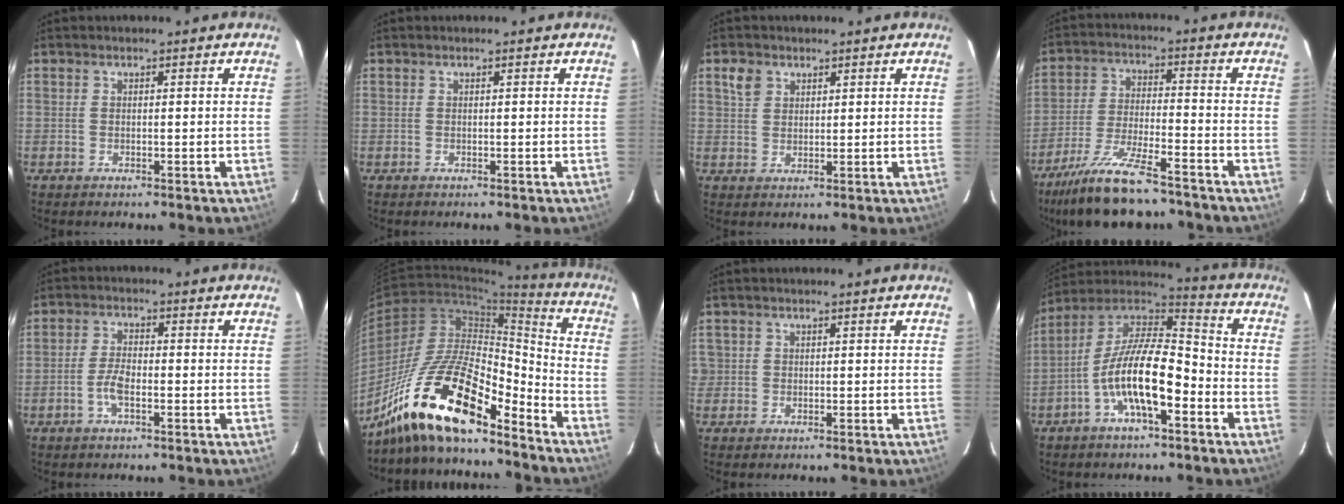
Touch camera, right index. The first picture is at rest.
{"total": 0.0}
{"total": 3.6, "force": [1.9, 2.8, 1.4], "torque": [-0.020, 0.013, 0.038]}
{"total": 15.2, "force": [-12.4, 3.0, 8.4], "torque": [-0.181, -0.026, -0.217]}
{"total": 4.0, "force": [-1.7, 1.6, 3.2], "torque": [-0.074, 0.005, -0.035]}
{"total": 20.1, "force": [-15.1, 5.4, 12.1], "torque": [-0.235, -0.001, -0.281]}
{"total": 1.4, "force": [-0.2, 1.4, -0.1], "torque": [0.009, 0.011, 0.000]}
{"total": 15.1, "force": [-6.0, 5.2, 12.8], "torque": [-0.246, 0.006, -0.119]}